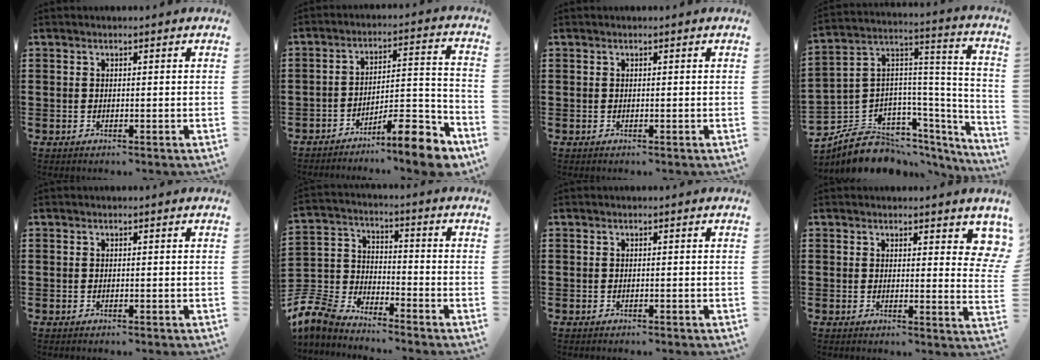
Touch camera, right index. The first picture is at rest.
{"total": 10.4, "force": [-8.1, 2.0, 6.2], "torque": [-0.076, 0.025, -0.149]}
{"total": 0.0}
{"total": 7.7, "force": [-6.1, 4.5, 1.2], "torque": [-0.038, -0.002, -0.112]}
{"total": 0.0}
{"total": 7.6, "force": [-7.0, 2.4, 1.6], "torque": [-0.071, 0.001, -0.151]}
{"total": 0.0}
{"total": 3.4, "force": [2.8, 1.1, 1.6], "torque": [-0.018, -0.006, 0.048]}